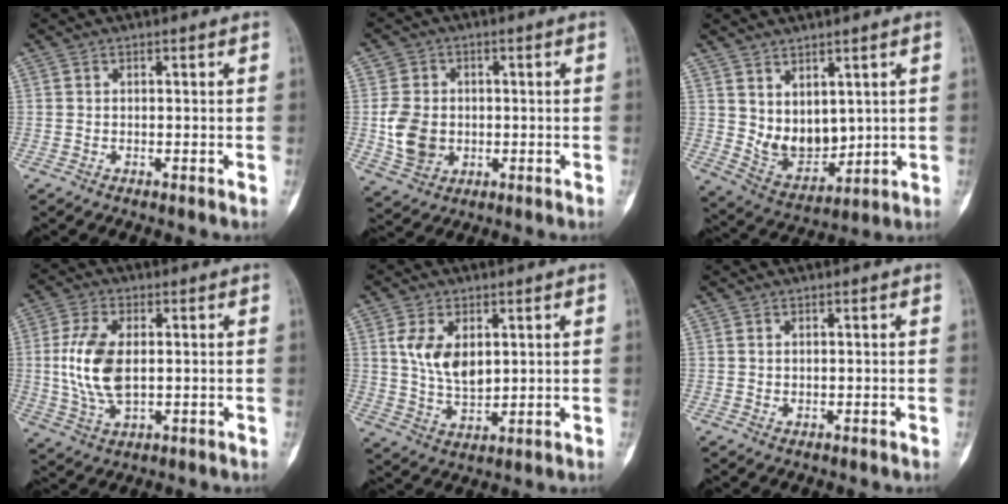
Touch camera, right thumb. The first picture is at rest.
{"total": 8.7, "force": [-0.5, 7.2, 4.7], "torque": [-0.064, -0.002, -0.002]}
{"total": 9.2, "force": [2.2, 6.1, 6.6], "torque": [-0.073, -0.034, 0.069]}
{"total": 11.2, "force": [0.7, 6.1, 9.4], "torque": [-0.194, -0.006, 0.018]}
{"total": 9.1, "force": [2.6, 5.4, 6.8], "torque": [-0.109, -0.014, 0.060]}
{"total": 0.7, "force": [0.4, 0.5, 0.4], "torque": [0.002, -0.005, 0.007]}